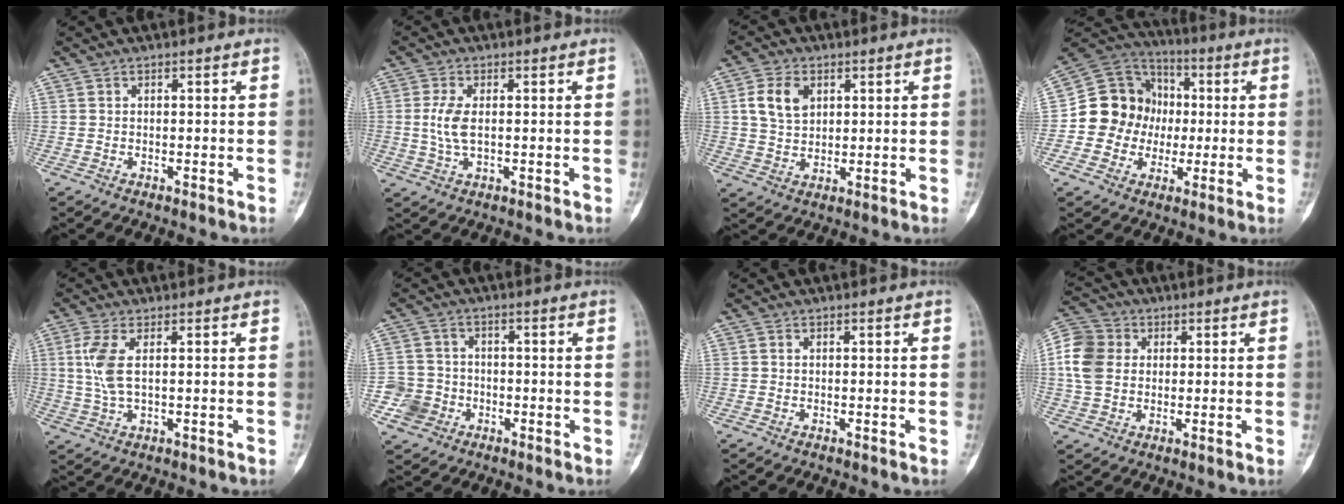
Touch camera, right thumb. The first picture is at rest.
{"total": 5.0, "force": [0.3, 2.3, 4.4], "torque": [-0.104, -0.002, 0.006]}
{"total": 7.2, "force": [2.3, 5.0, 4.6], "torque": [-0.076, -0.006, 0.044]}
{"total": 14.8, "force": [-0.8, 13.7, 5.7], "torque": [-0.058, 0.034, -0.016]}
{"total": 5.9, "force": [1.1, 2.1, 5.4], "torque": [-0.144, 0.001, 0.025]}
{"total": 5.8, "force": [-2.2, 5.3, 0.9], "torque": [0.007, 0.017, -0.041]}
{"total": 0.0}
{"total": 9.5, "force": [1.1, 7.8, 5.4], "torque": [-0.102, 0.011, 0.012]}